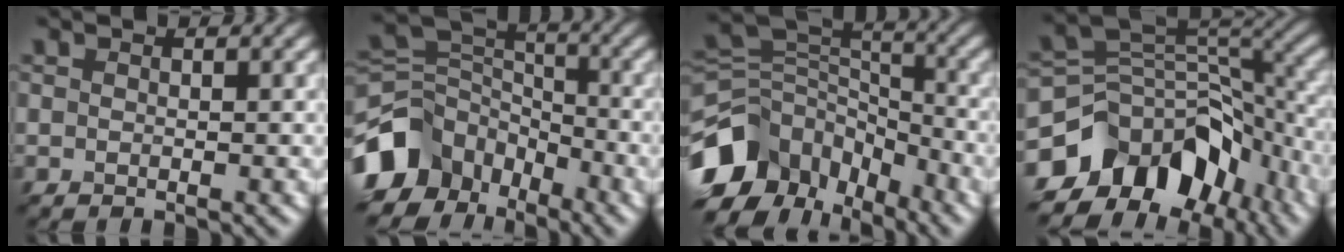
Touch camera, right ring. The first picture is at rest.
{"total": 9.6, "force": [-5.4, 6.8, 4.2], "torque": [-0.080, 0.009, -0.115]}
{"total": 12.0, "force": [-6.2, 8.4, 5.7], "torque": [-0.140, 0.011, -0.112]}
{"total": 10.9, "force": [-5.4, 7.6, 5.7], "torque": [-0.105, 0.015, -0.098]}